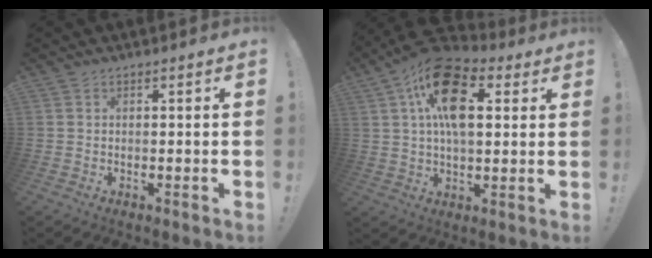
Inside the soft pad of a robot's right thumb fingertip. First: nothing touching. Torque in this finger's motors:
{"motor_torque": [2.32, 2.69, 0.30, 0.14, 0.47]}